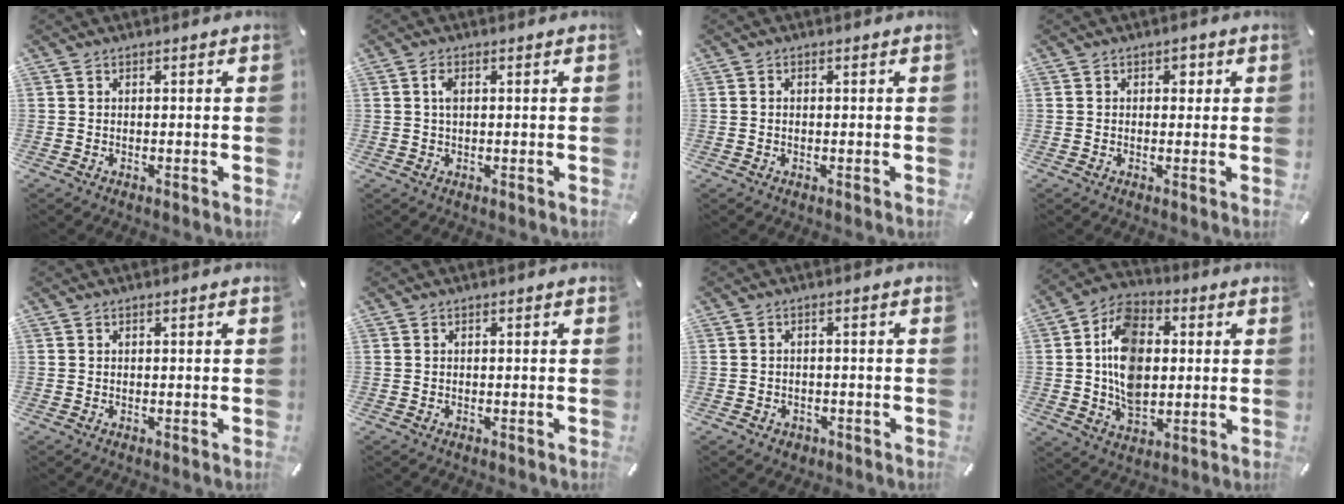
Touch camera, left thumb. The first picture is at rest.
{"total": 2.2, "force": [0.4, 0.9, 1.9], "torque": [-0.040, 0.006, 0.005]}
{"total": 0.8, "force": [-0.1, 0.4, 0.6], "torque": [-0.013, 0.002, -0.003]}
{"total": 2.0, "force": [0.5, 1.6, 1.1], "torque": [-0.001, 0.000, 0.000]}
{"total": 0.0}
{"total": 0.0}
{"total": 2.0, "force": [-1.0, 1.7, 0.4], "torque": [-0.006, 0.007, -0.022]}
{"total": 14.7, "force": [1.0, 10.7, 10.1], "torque": [-0.199, 0.012, 0.021]}